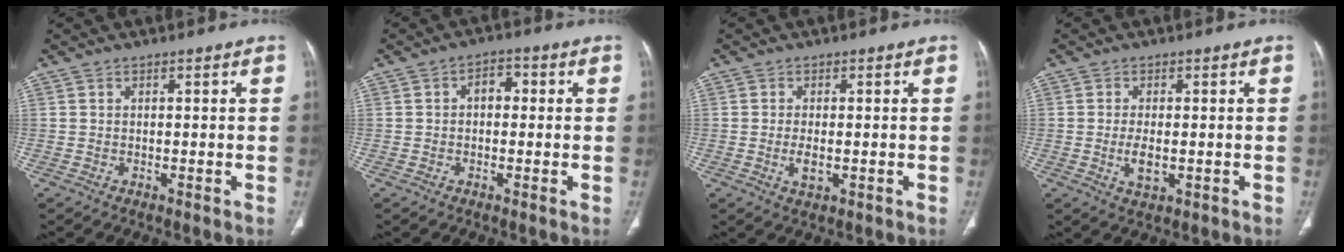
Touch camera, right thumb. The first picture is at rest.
{"total": 3.5, "force": [0.2, 2.4, 2.6], "torque": [-0.027, 0.014, -0.004]}
{"total": 3.1, "force": [-0.6, 1.5, 2.7], "torque": [-0.053, -0.005, -0.009]}
{"total": 4.0, "force": [-0.6, 1.9, 3.5], "torque": [-0.068, -0.007, -0.009]}